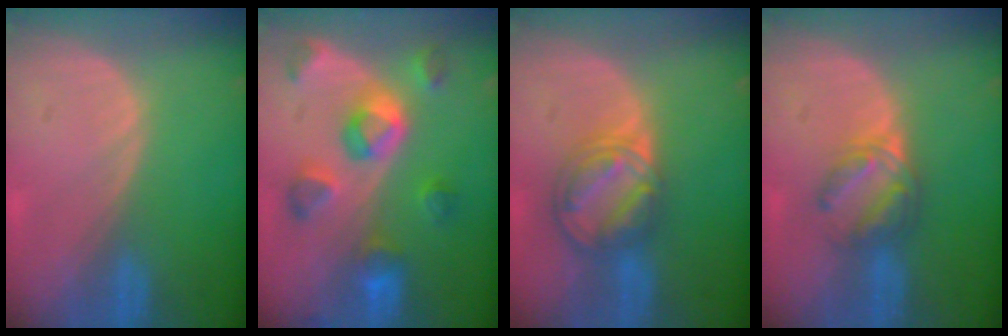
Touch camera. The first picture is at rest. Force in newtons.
{"total": 9.0, "press": 8.3, "slide": 3.4}
{"total": 8.3, "press": 7.1, "slide": 4.4}
{"total": 6.1, "press": 5.3, "slide": 3.1}